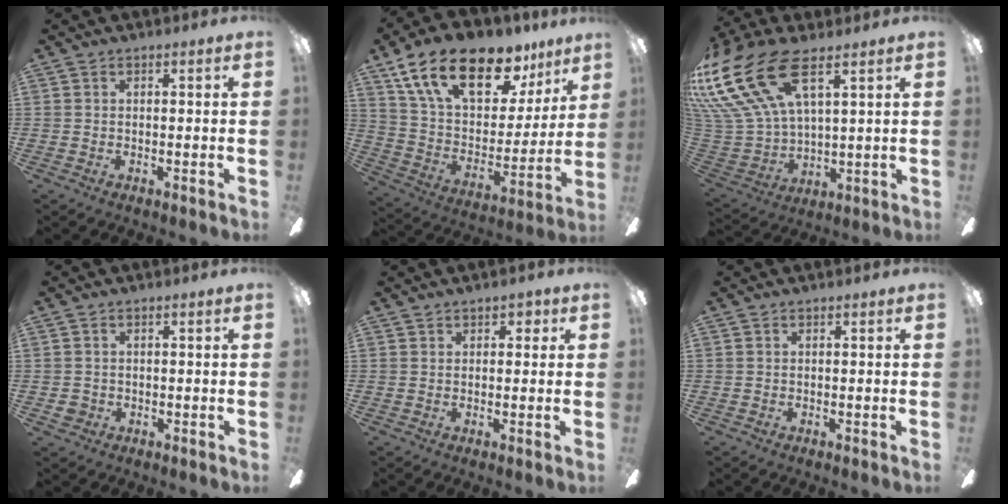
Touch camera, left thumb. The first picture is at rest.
{"total": 22.3, "force": [14.0, 11.1, 13.3], "torque": [-0.228, -0.074, 0.247]}
{"total": 22.1, "force": [12.7, 10.4, 14.9], "torque": [-0.348, -0.065, 0.231]}
{"total": 2.1, "force": [-0.1, 1.9, 0.7], "torque": [-0.013, 0.005, -0.004]}
{"total": 2.0, "force": [1.1, 1.5, 0.8], "torque": [0.001, 0.000, 0.016]}
{"total": 0.0}